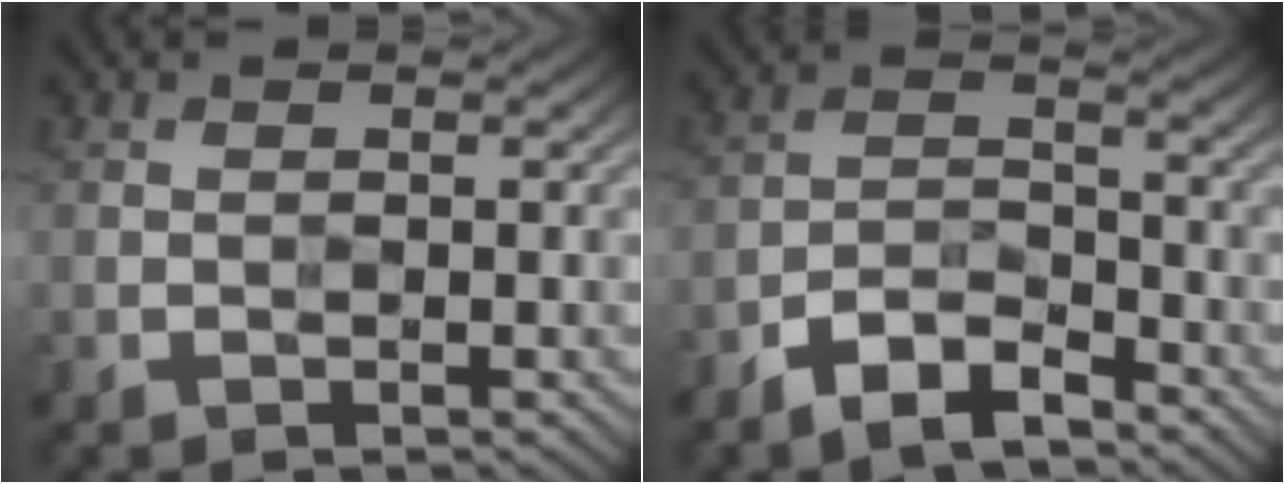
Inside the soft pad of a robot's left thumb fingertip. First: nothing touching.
{"total": 6.2, "force": [-4.7, 2.4, 3.3], "torque": [-0.059, 0.001, -0.098]}